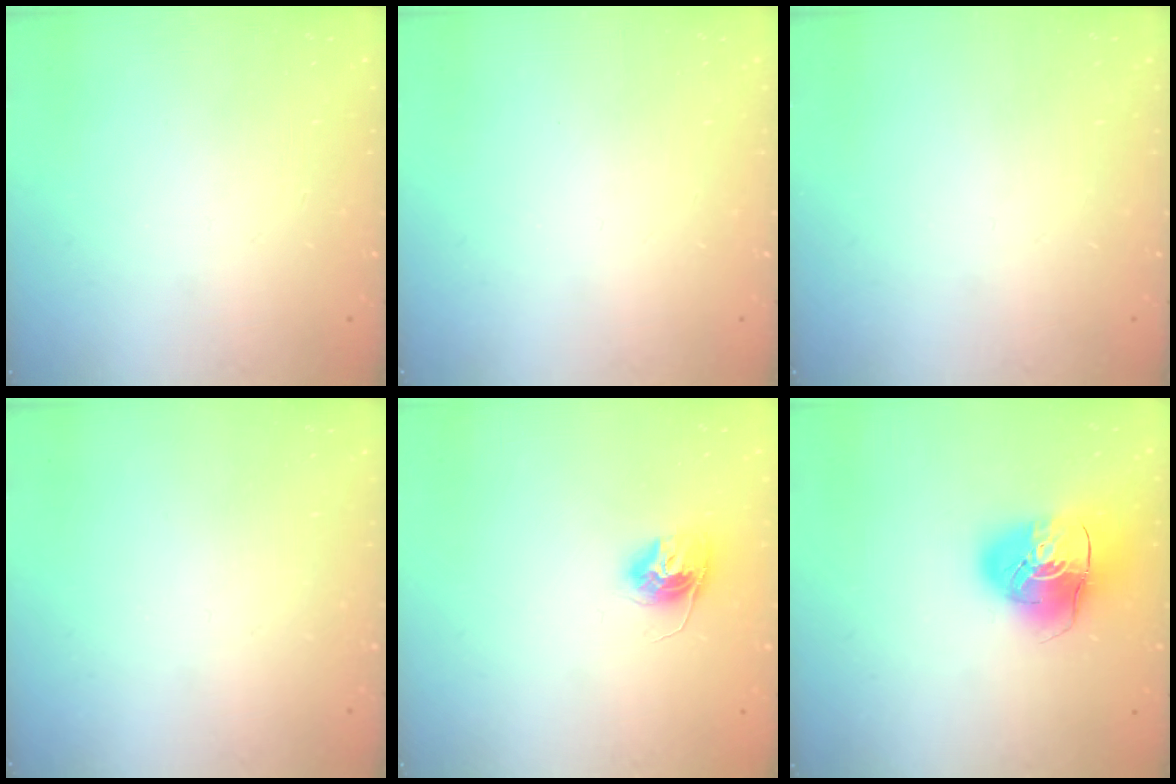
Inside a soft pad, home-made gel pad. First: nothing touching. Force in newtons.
{"total": 0.0}
{"total": 0.0}
{"total": 0.0}
{"total": 10.5, "press": 10.5, "slide": 0.5}
{"total": 13.4, "press": 13.3, "slide": 2.0}